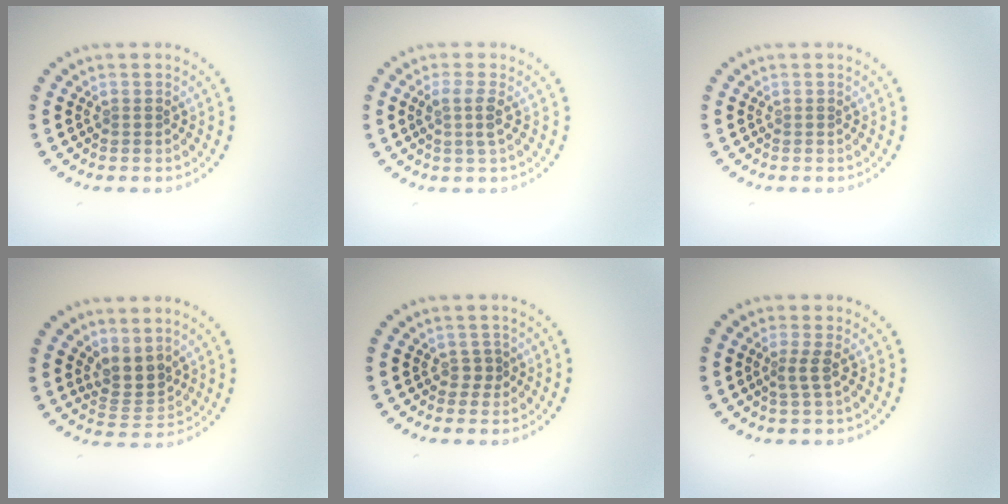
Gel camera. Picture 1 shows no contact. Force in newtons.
{"total": 2.0, "press": 1.6, "slide": 1.2}
{"total": 0.0}
{"total": 2.7, "press": 2.1, "slide": 1.7}
{"total": 0.9, "press": 0.8, "slide": 0.5}
{"total": 1.6, "press": 1.0, "slide": 1.2}